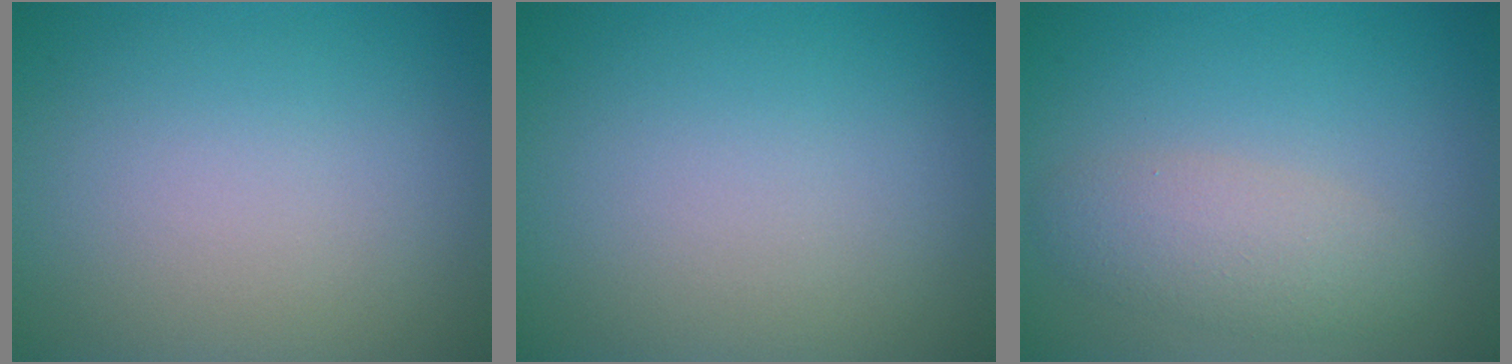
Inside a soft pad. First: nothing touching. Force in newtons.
{"total": 0.0}
{"total": 2.9, "press": 2.9, "slide": 0.2}